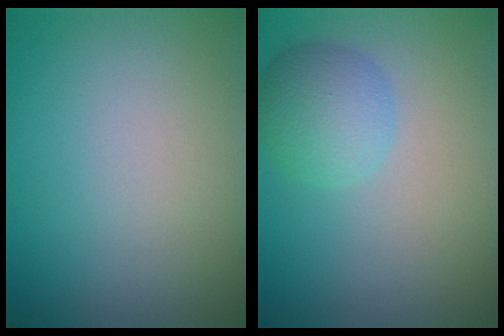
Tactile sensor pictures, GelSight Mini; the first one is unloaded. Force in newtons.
{"total": 3.5, "press": 3.5, "slide": 0.1}